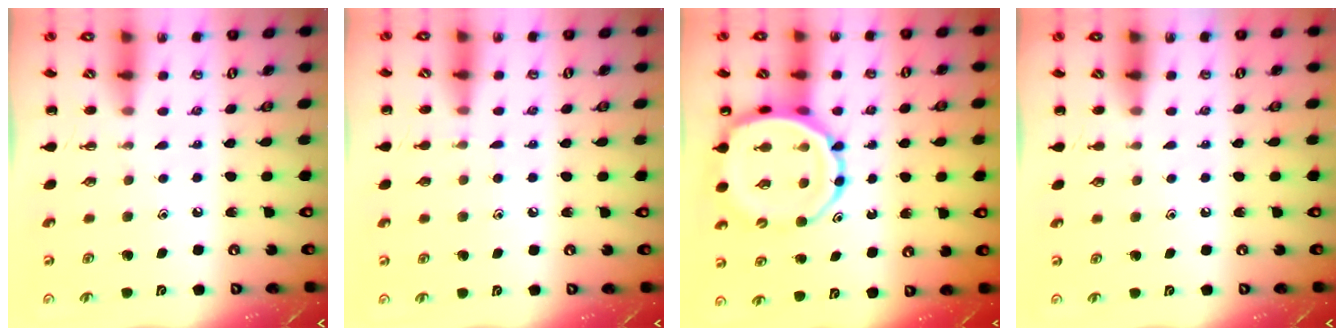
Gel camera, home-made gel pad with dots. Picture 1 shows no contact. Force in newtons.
{"total": 3.6, "press": 3.4, "slide": 1.3}
{"total": 13.5, "press": 13.0, "slide": 3.5}
{"total": 0.9, "press": 0.9, "slide": 0.2}